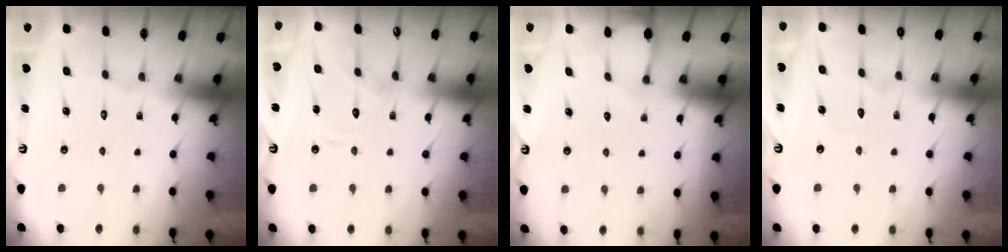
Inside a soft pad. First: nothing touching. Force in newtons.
{"total": 9.9, "press": 9.9, "slide": 0.2}
{"total": 2.2, "press": 2.2, "slide": 0.4}
{"total": 3.7, "press": 3.7, "slide": 0.4}